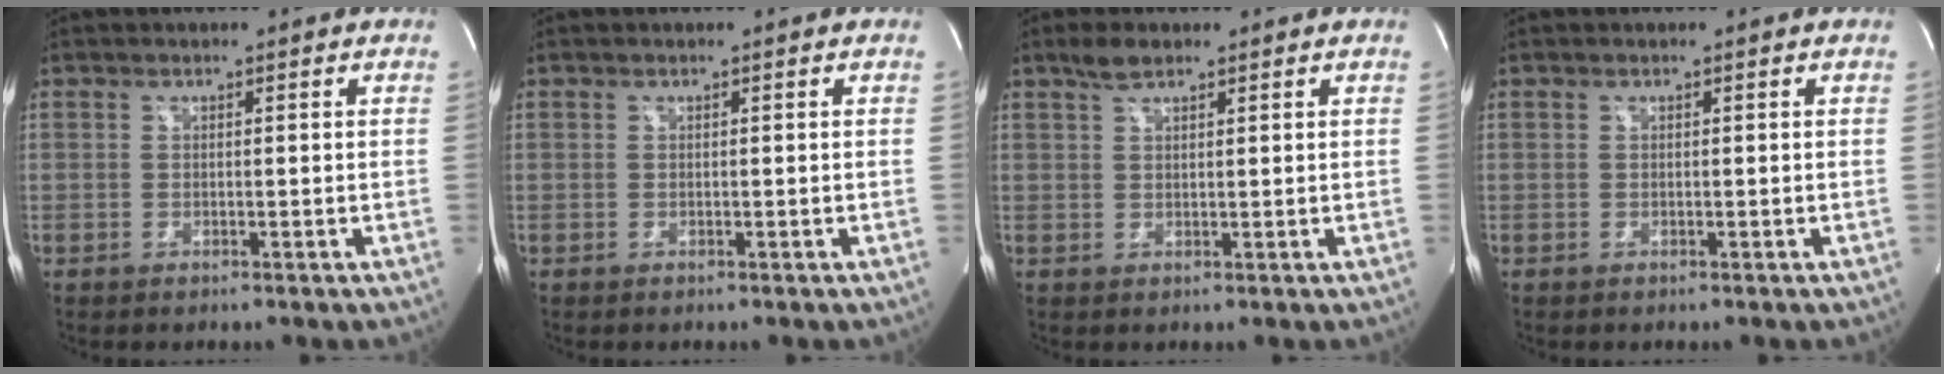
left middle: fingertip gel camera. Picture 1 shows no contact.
{"total": 0.0}
{"total": 2.6, "force": [2.0, 0.9, 1.5], "torque": [-0.036, 0.006, 0.039]}
{"total": 0.0}